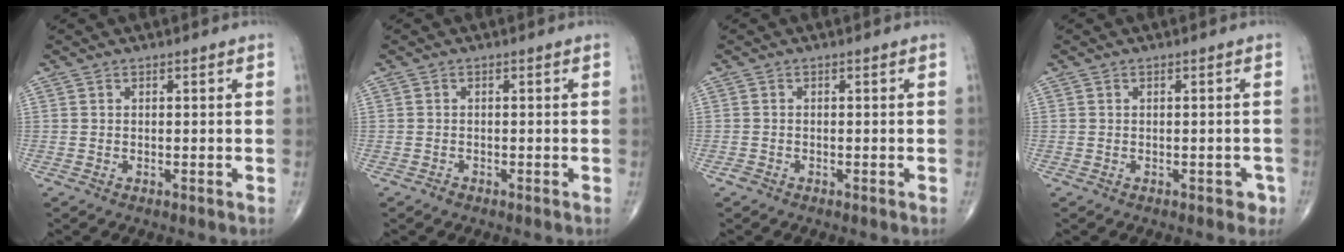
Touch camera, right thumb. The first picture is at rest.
{"total": 0.8, "force": [-0.5, 0.6, -0.1], "torque": [0.003, 0.002, -0.013]}
{"total": 0.8, "force": [-0.5, 0.6, -0.1], "torque": [0.000, 0.002, -0.013]}
{"total": 1.9, "force": [-0.8, 1.5, 0.9], "torque": [0.005, 0.005, -0.007]}